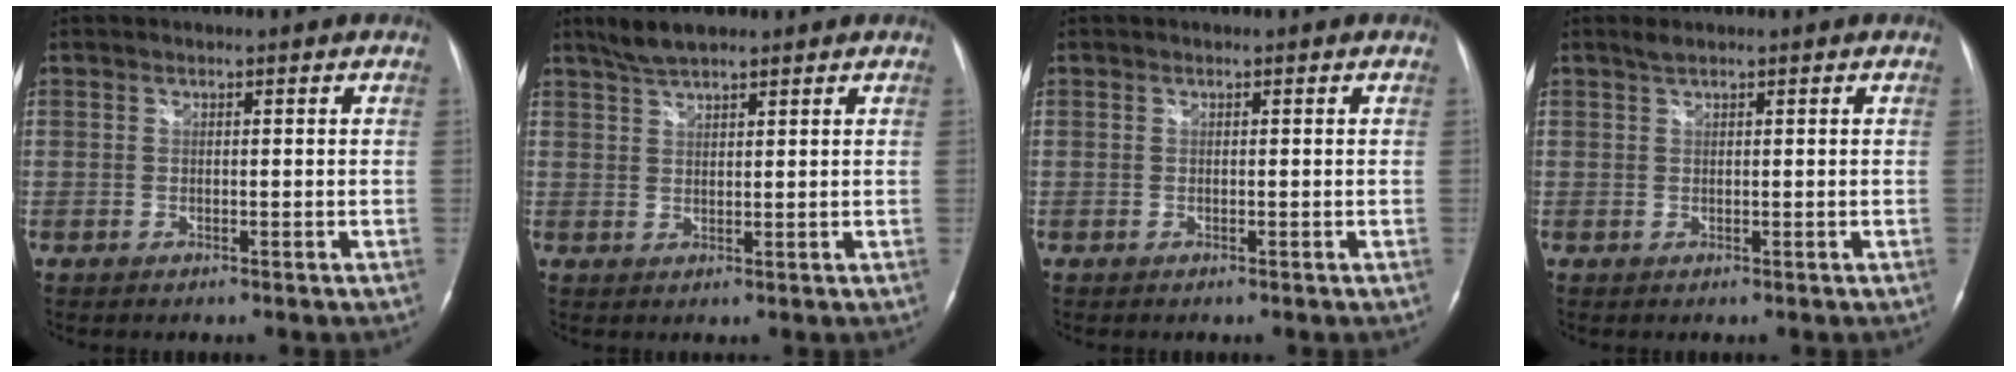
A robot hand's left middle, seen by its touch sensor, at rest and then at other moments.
{"total": 4.5, "force": [3.7, 1.0, 2.3], "torque": [-0.057, 0.012, 0.071]}
{"total": 0.0}
{"total": 1.0, "force": [0.8, 0.0, 0.5], "torque": [-0.013, 0.004, 0.020]}